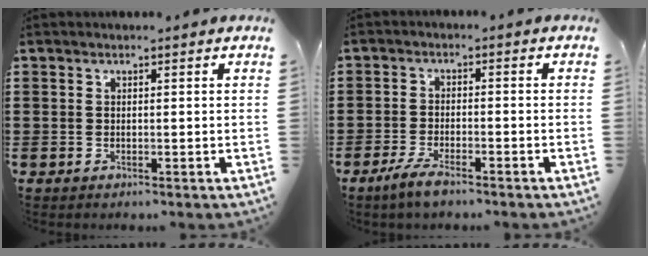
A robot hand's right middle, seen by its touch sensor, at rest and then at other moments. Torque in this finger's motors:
{"motor_torque": [2.14, 0.00, 0.05, 0.08]}